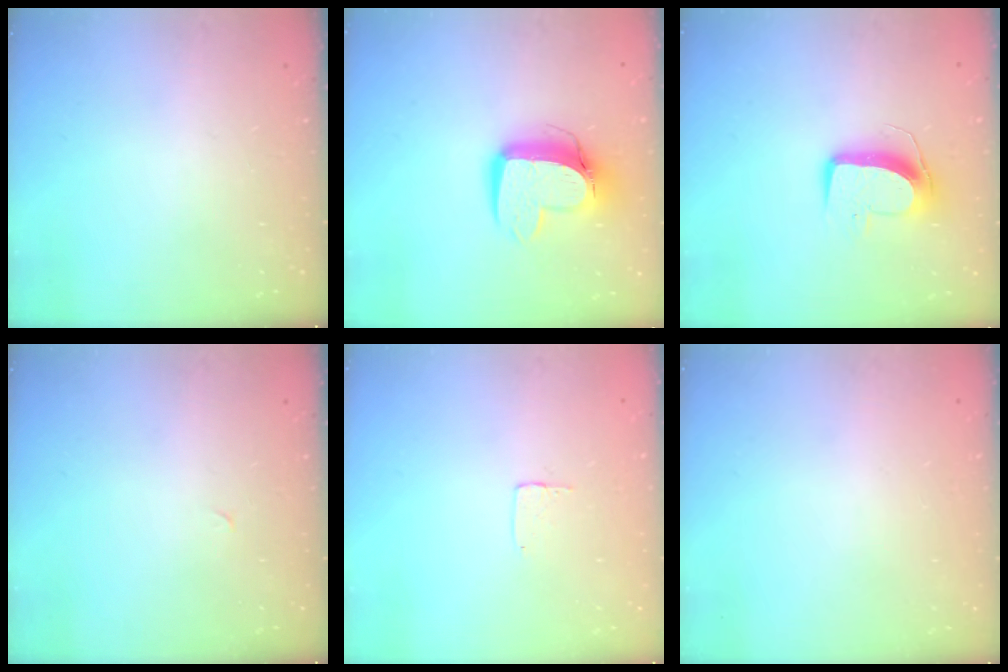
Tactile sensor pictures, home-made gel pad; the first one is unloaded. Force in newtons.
{"total": 12.5, "press": 12.4, "slide": 1.2}
{"total": 10.5, "press": 10.5, "slide": 0.4}
{"total": 0.0}
{"total": 3.5, "press": 3.5, "slide": 0.2}
{"total": 0.0}